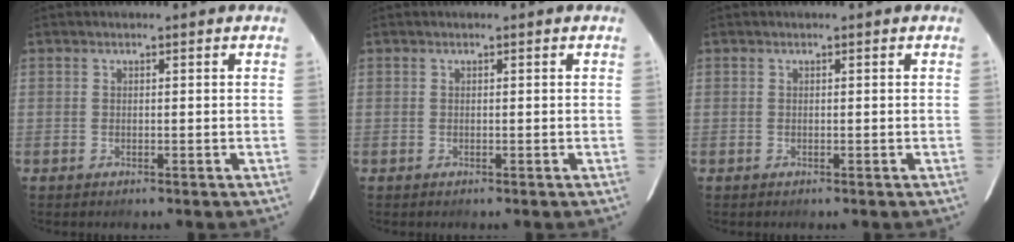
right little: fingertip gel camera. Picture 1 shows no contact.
{"total": 0.0}
{"total": 0.0}